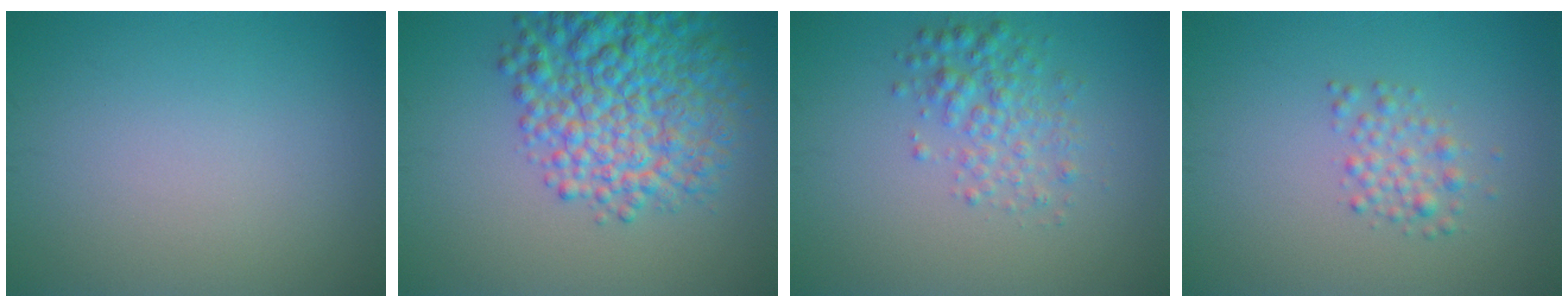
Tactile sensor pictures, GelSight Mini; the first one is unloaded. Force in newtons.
{"total": 9.1, "press": 9.1, "slide": 0.4}
{"total": 3.0, "press": 3.0, "slide": 0.1}
{"total": 1.9, "press": 1.8, "slide": 0.1}